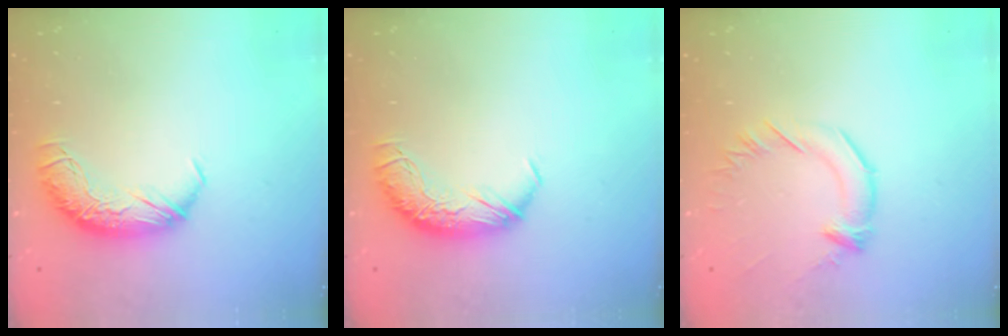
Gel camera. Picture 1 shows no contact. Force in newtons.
{"total": 0.0}
{"total": 2.0, "press": 1.9, "slide": 0.7}